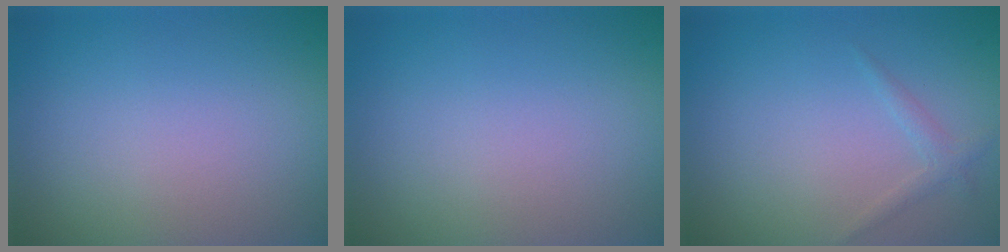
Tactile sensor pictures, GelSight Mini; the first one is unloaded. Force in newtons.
{"total": 0.0}
{"total": 1.0, "press": 1.0, "slide": 0.0}